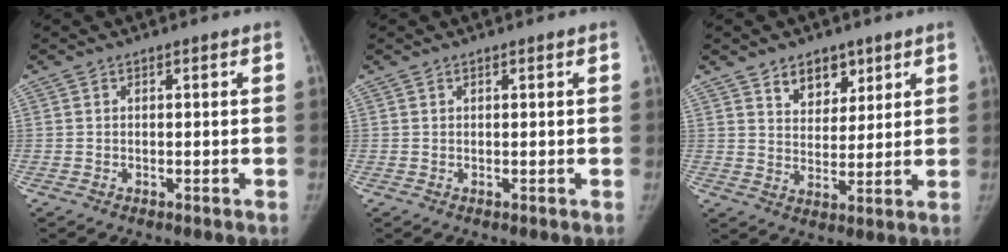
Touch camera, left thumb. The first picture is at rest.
{"total": 0.0}
{"total": 7.1, "force": [4.5, 4.5, 3.2], "torque": [-0.015, -0.028, 0.077]}